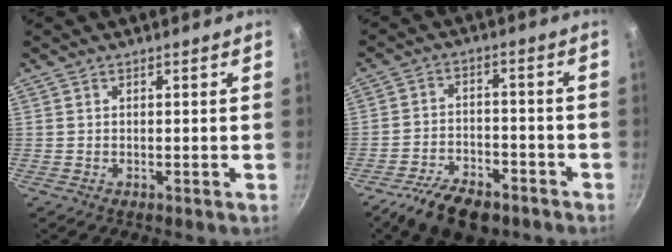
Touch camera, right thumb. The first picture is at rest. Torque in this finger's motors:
{"motor_torque": [0.01, 0.07, 0.47, -0.27, 0.18]}